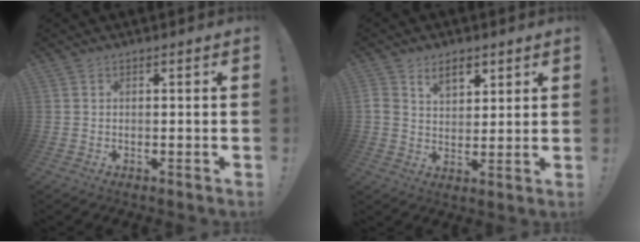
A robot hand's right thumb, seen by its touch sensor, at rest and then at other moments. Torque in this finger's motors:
{"motor_torque": [0.52, 0.52, 0.01, 0.10, 0.02]}